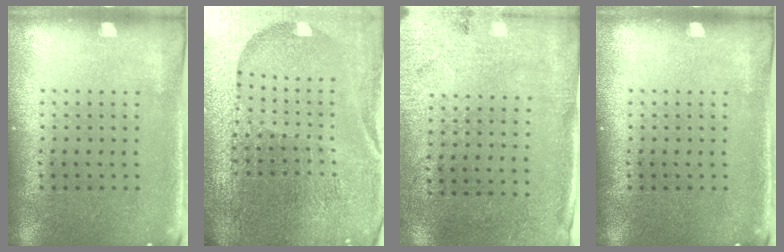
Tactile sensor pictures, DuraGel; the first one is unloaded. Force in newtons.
{"total": 6.8, "press": 5.9, "slide": 3.4}
{"total": 2.7, "press": 2.2, "slide": 1.6}
{"total": 0.0}